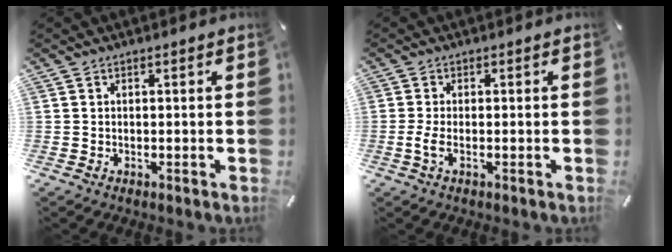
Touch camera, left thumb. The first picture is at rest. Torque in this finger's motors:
{"motor_torque": [-0.14, -0.23, 0.06, 0.02, 0.10]}